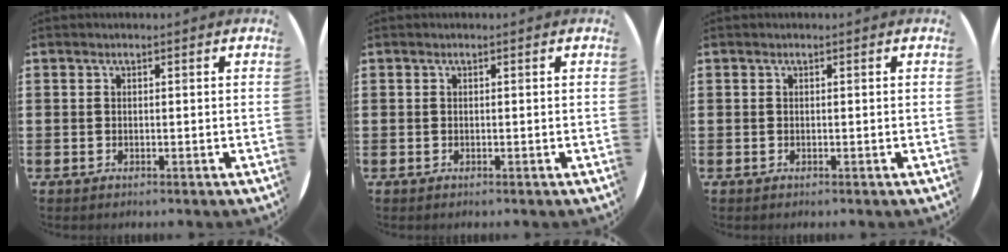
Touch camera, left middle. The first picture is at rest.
{"total": 0.0}
{"total": 0.0}